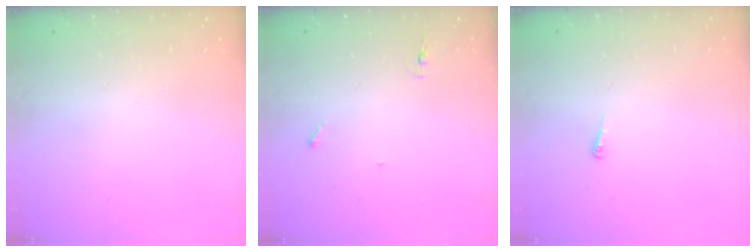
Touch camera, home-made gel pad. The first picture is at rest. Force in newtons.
{"total": 4.7, "press": 4.5, "slide": 1.4}
{"total": 4.4, "press": 4.4, "slide": 0.5}